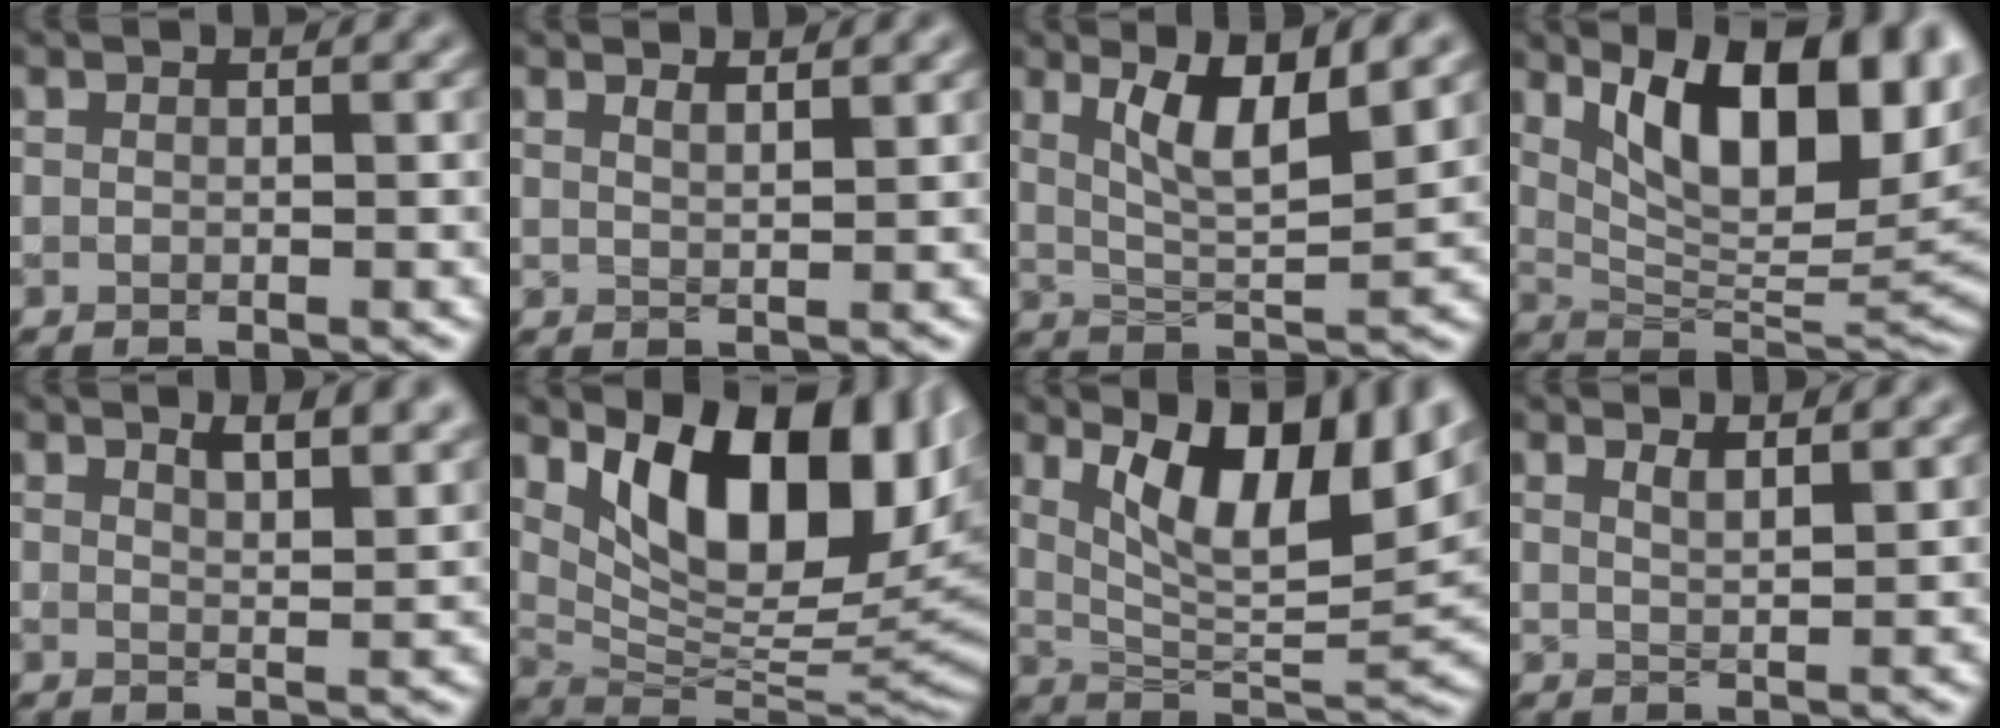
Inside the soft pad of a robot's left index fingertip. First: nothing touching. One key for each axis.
{"total": 1.7, "fx": 1.4, "fy": 0.4, "fz": 0.8, "tx": -0.007, "ty": 0.003, "tz": 0.019}
{"total": 5.9, "fx": 2.7, "fy": 1.6, "fz": 4.9, "tx": -0.092, "ty": -0.003, "tz": 0.052}
{"total": 13.5, "fx": 5.1, "fy": 5.3, "fz": 11.3, "tx": -0.150, "ty": 0.001, "tz": 0.087}
{"total": 5.1, "fx": 3.5, "fy": 1.8, "fz": 3.3, "tx": -0.020, "ty": 0.021, "tz": 0.032}
{"total": 12.5, "fx": 4.7, "fy": 5.9, "fz": 10.0, "tx": -0.152, "ty": -0.011, "tz": 0.089}
{"total": 9.7, "fx": 4.4, "fy": 3.2, "fz": 8.1, "tx": -0.133, "ty": -0.007, "tz": 0.079}
{"total": 2.1, "fx": 1.7, "fy": 0.5, "fz": 1.1, "tx": -0.010, "ty": 0.004, "tz": 0.024}